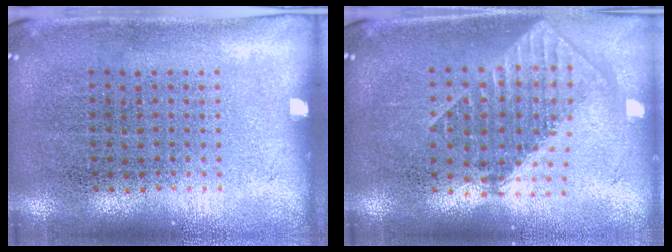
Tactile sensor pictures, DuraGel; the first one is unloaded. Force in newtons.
{"total": 1.8, "press": 1.5, "slide": 1.1}